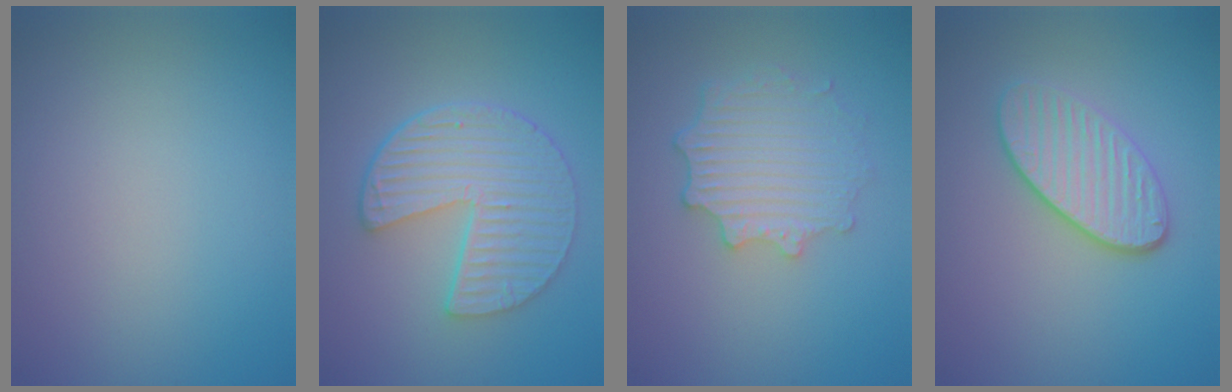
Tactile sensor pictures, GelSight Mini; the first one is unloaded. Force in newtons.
{"total": 6.3, "press": 4.5, "slide": 4.3}
{"total": 4.3, "press": 3.5, "slide": 2.5}
{"total": 3.7, "press": 3.2, "slide": 1.7}